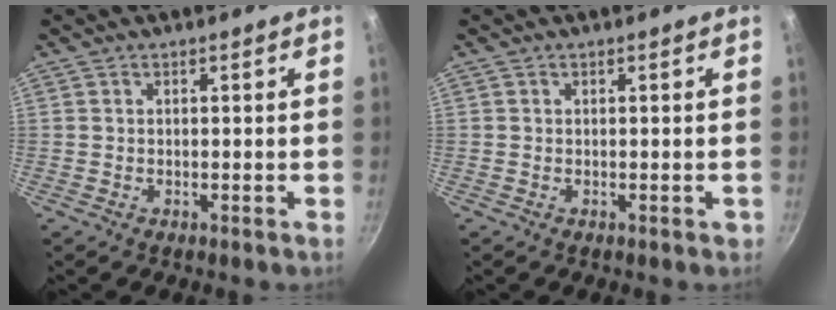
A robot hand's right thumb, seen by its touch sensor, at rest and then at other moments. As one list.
[{"total": 0.6, "force": [-0.1, 0.5, 0.4], "torque": [0.002, 0.002, -0.002]}]